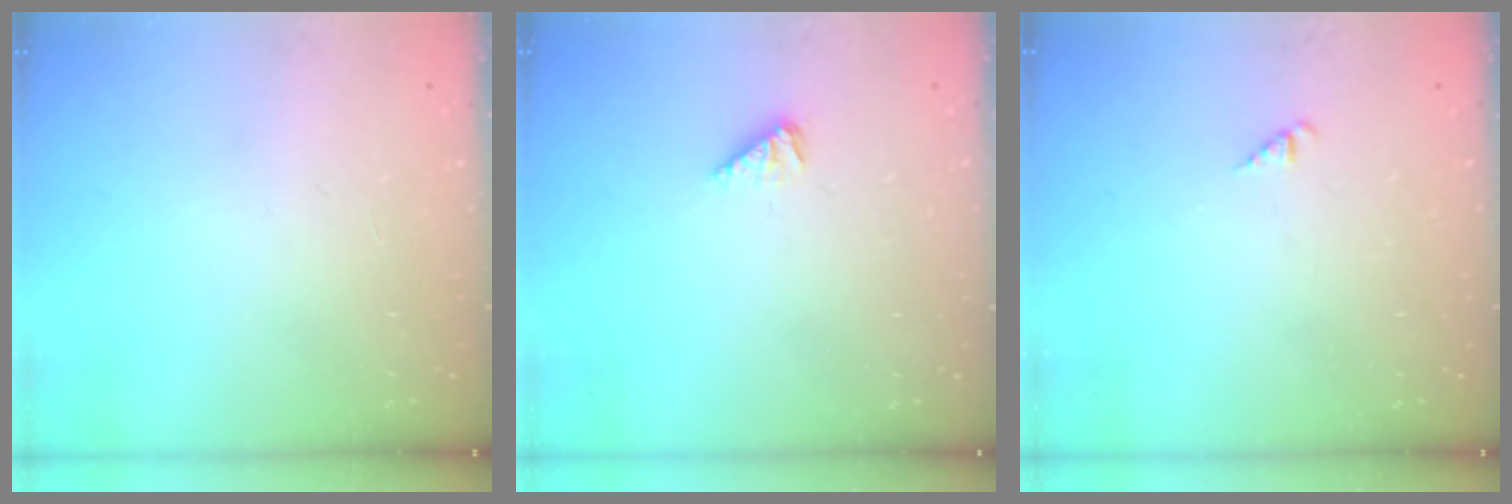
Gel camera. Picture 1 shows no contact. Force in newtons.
{"total": 3.4, "press": 3.3, "slide": 0.5}
{"total": 0.9, "press": 0.9, "slide": 0.2}